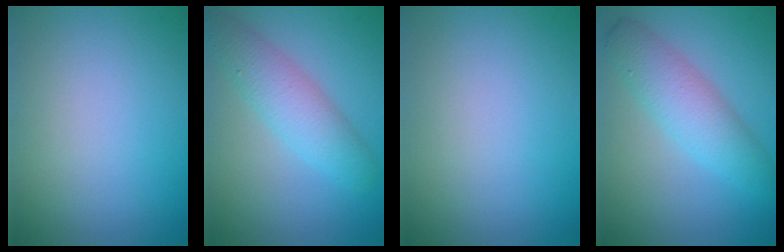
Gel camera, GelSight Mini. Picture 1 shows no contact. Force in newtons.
{"total": 4.3, "press": 4.3, "slide": 0.2}
{"total": 0.0}
{"total": 4.5, "press": 4.5, "slide": 0.1}